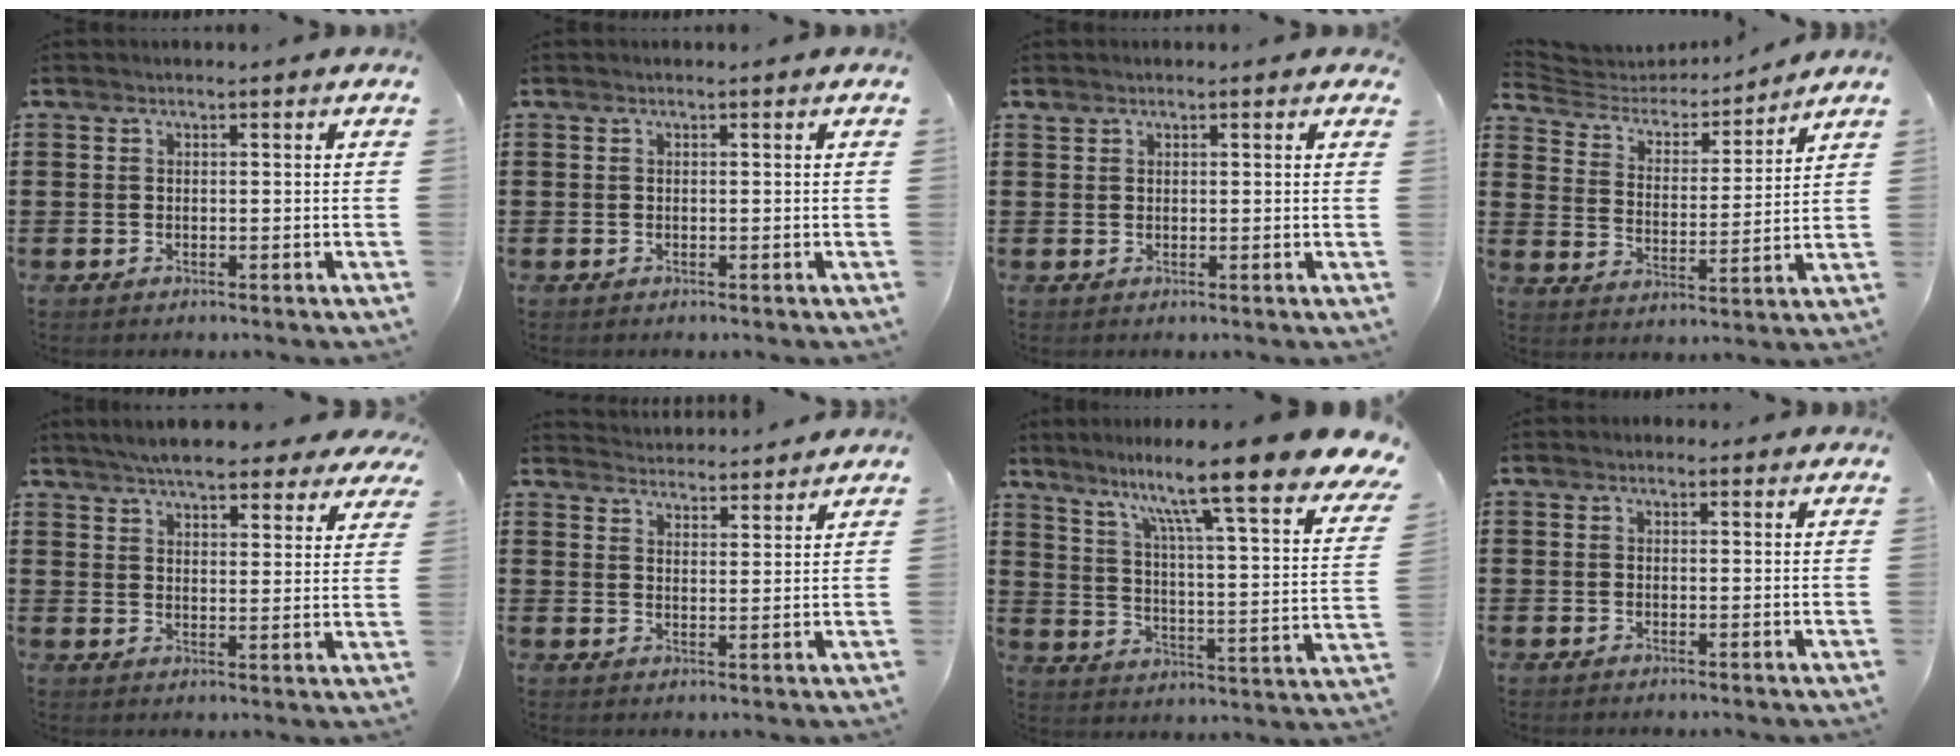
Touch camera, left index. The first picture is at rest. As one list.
[{"total": 0.0}, {"total": 1.3, "force": [0.9, 0.8, 0.4], "torque": [-0.009, 0.006, 0.018]}, {"total": 3.9, "force": [3.6, 1.2, 0.6], "torque": [-0.038, -0.029, 0.055]}, {"total": 6.1, "force": [5.6, 0.7, 2.3], "torque": [-0.057, -0.017, 0.101]}, {"total": 3.6, "force": [3.6, -0.2, -0.3], "torque": [-0.006, -0.019, 0.065]}, {"total": 12.4, "force": [9.9, -0.1, 7.4], "torque": [-0.147, -0.086, 0.153]}, {"total": 1.0, "force": [0.2, 1.0, 0.3], "torque": [-0.008, 0.006, 0.004]}]